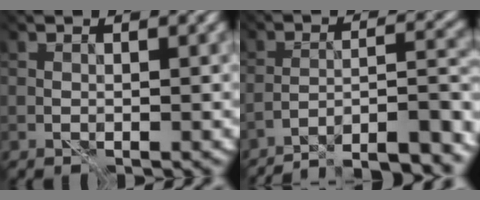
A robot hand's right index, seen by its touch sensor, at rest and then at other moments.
{"total": 12.6, "force": [-11.4, 1.6, 5.1], "torque": [-0.056, 0.012, -0.152]}